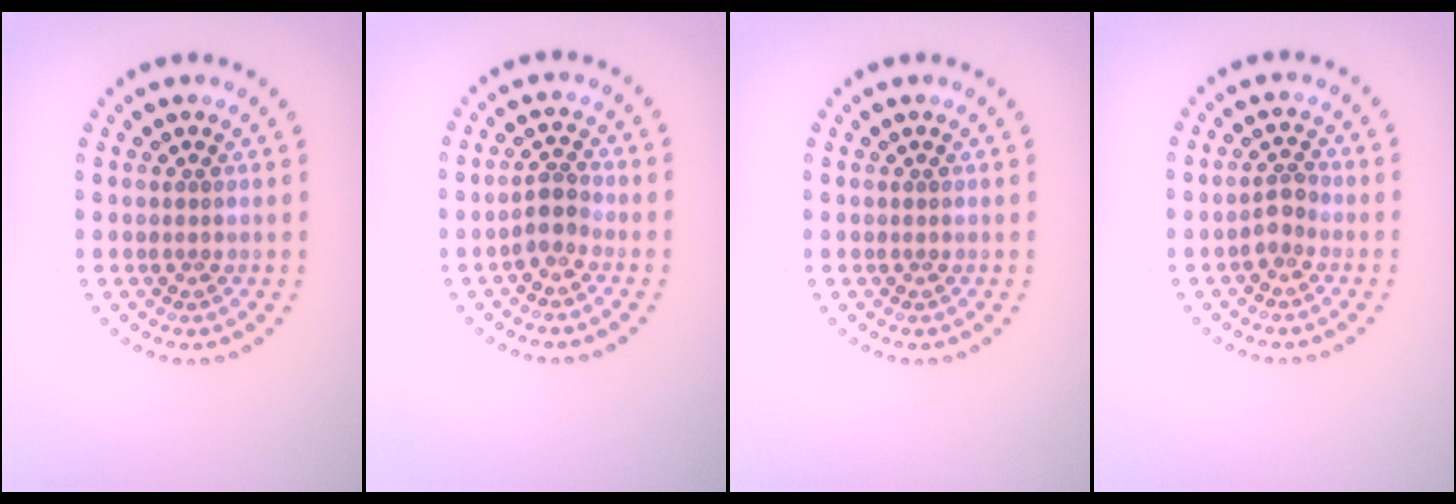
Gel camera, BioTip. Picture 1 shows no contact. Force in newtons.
{"total": 1.8, "press": 1.4, "slide": 1.1}
{"total": 0.0}
{"total": 1.7, "press": 1.5, "slide": 0.8}